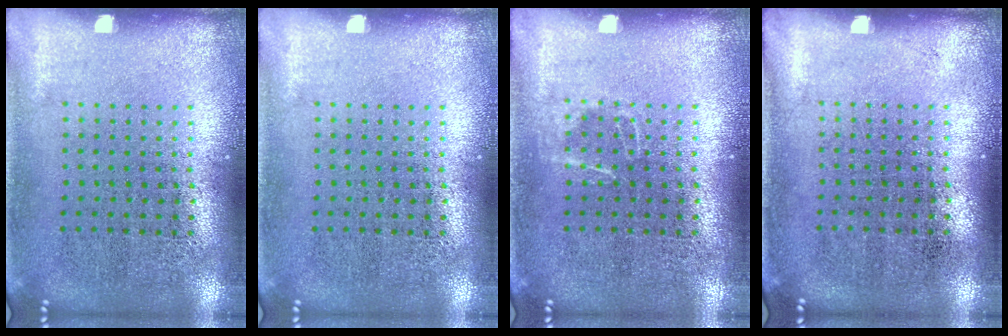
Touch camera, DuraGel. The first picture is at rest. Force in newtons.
{"total": 0.0}
{"total": 0.9, "press": 0.8, "slide": 0.2}
{"total": 0.0}